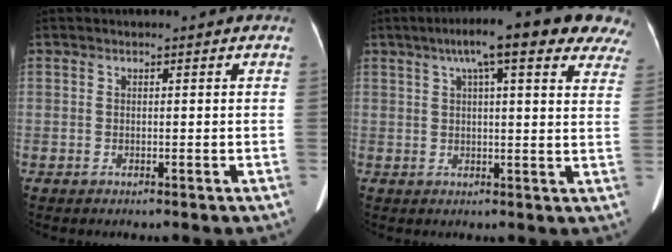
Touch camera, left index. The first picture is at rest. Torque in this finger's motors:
{"motor_torque": [1.12, -1.02, 0.72, 0.21]}